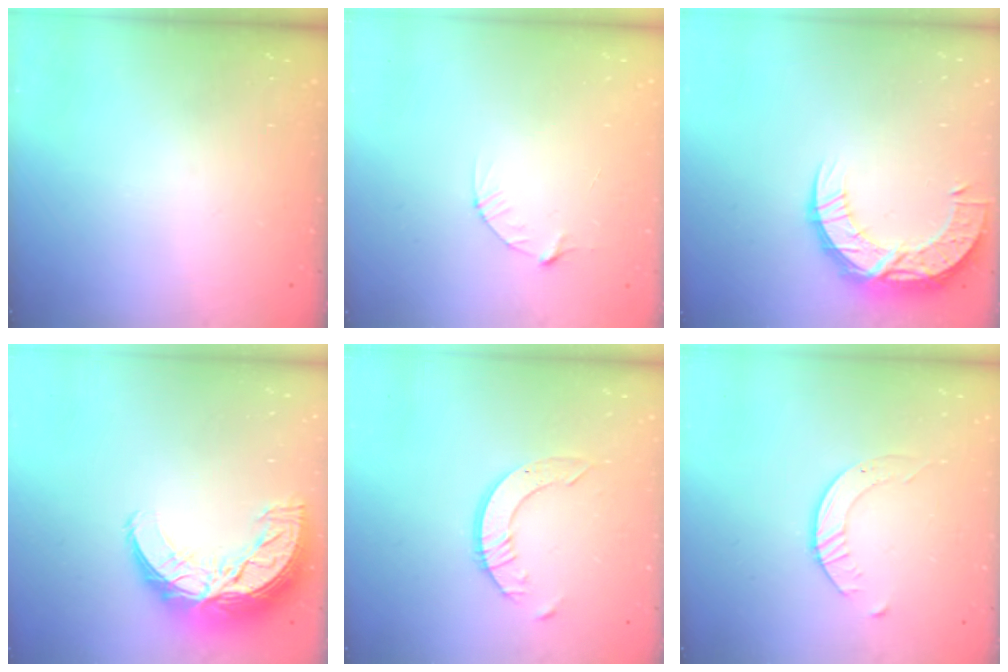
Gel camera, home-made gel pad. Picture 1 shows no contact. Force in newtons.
{"total": 3.2, "press": 3.2, "slide": 0.3}
{"total": 12.8, "press": 12.8, "slide": 0.9}
{"total": 14.7, "press": 14.7, "slide": 1.0}
{"total": 6.1, "press": 6.1, "slide": 0.6}
{"total": 2.7, "press": 2.7, "slide": 0.3}